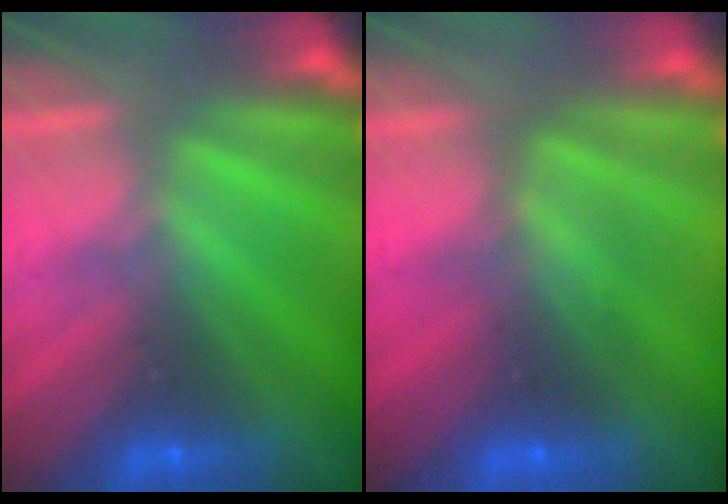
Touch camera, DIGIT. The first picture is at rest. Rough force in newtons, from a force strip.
{"total": 2.5}